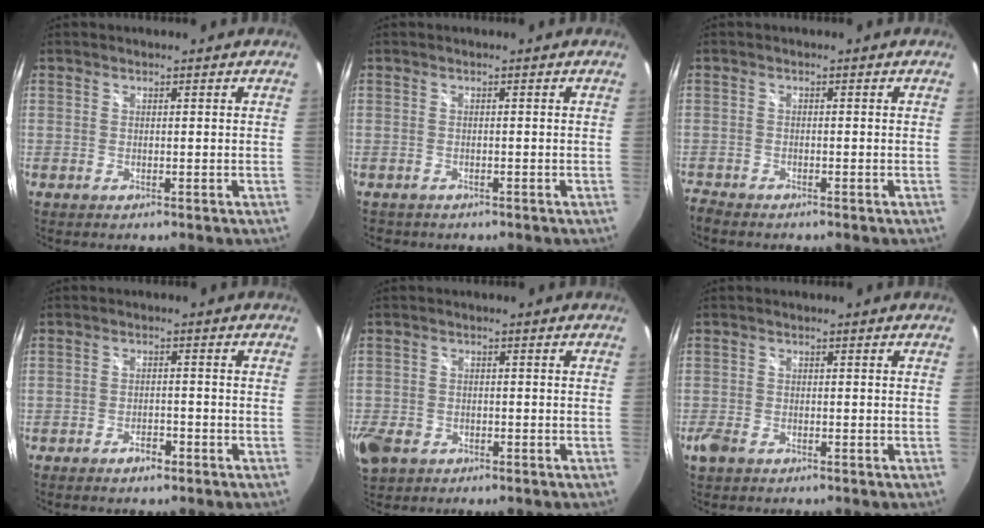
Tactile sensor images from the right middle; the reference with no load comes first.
{"total": 1.1, "force": [-0.8, 0.7, 0.3], "torque": [-0.009, -0.003, -0.012]}
{"total": 2.2, "force": [-2.2, 0.2, 0.3], "torque": [-0.018, -0.012, -0.049]}
{"total": 2.3, "force": [-1.7, 0.8, 1.3], "torque": [-0.027, 0.001, -0.027]}
{"total": 8.9, "force": [-4.5, 6.2, 4.6], "torque": [-0.134, -0.021, -0.082]}
{"total": 3.0, "force": [-2.0, 1.7, 1.5], "torque": [-0.037, -0.007, -0.039]}